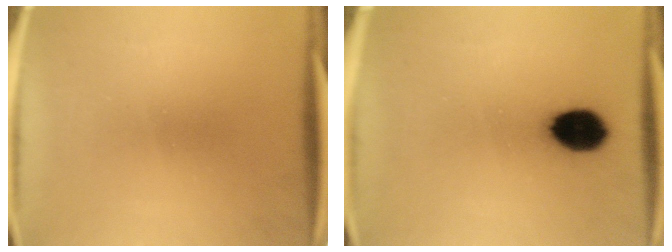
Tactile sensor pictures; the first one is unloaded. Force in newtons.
{"total": 9.4}